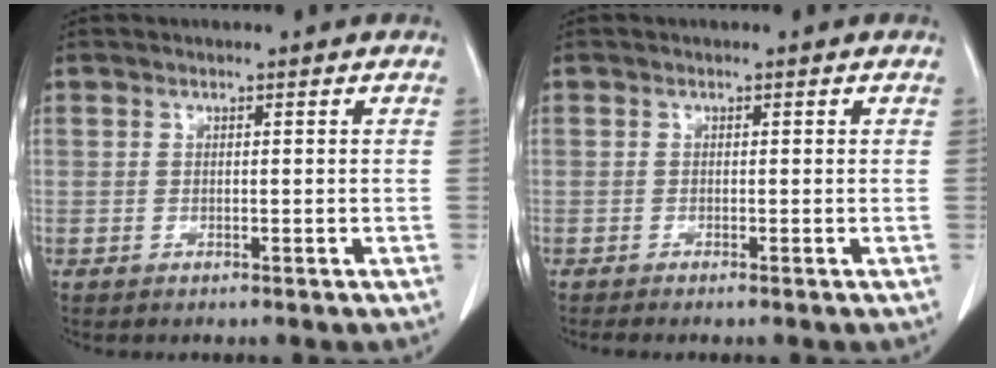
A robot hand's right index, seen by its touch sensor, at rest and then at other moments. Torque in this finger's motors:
{"motor_torque": [-0.08, -0.01, -0.03, 0.01]}